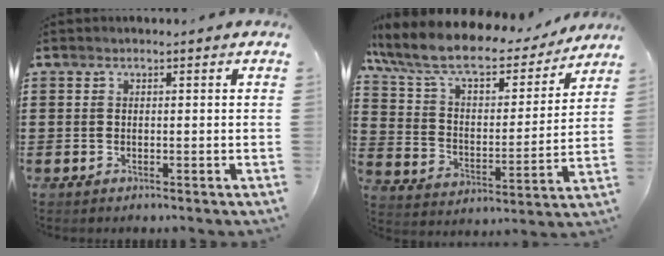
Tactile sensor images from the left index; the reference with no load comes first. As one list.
[{"total": 9.2, "force": [7.8, 2.4, 4.2], "torque": [-0.115, -0.048, 0.134]}]